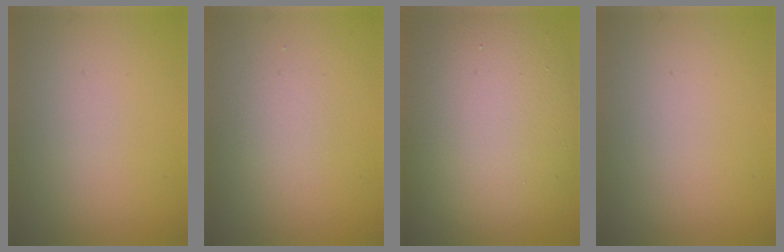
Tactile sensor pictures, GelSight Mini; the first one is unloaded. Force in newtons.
{"total": 1.4, "press": 1.4, "slide": 0.1}
{"total": 15.5, "press": 15.5, "slide": 0.5}
{"total": 0.0}